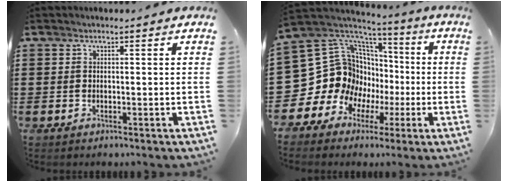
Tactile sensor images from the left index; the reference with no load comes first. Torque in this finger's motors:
{"motor_torque": [1.04, 0.90, 0.32, 0.03]}